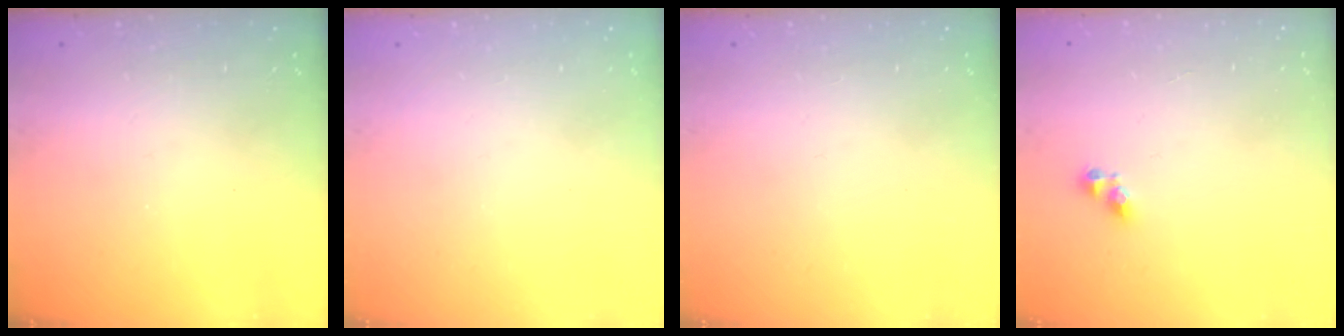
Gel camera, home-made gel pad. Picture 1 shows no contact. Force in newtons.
{"total": 0.0}
{"total": 0.0}
{"total": 5.0, "press": 4.9, "slide": 0.6}